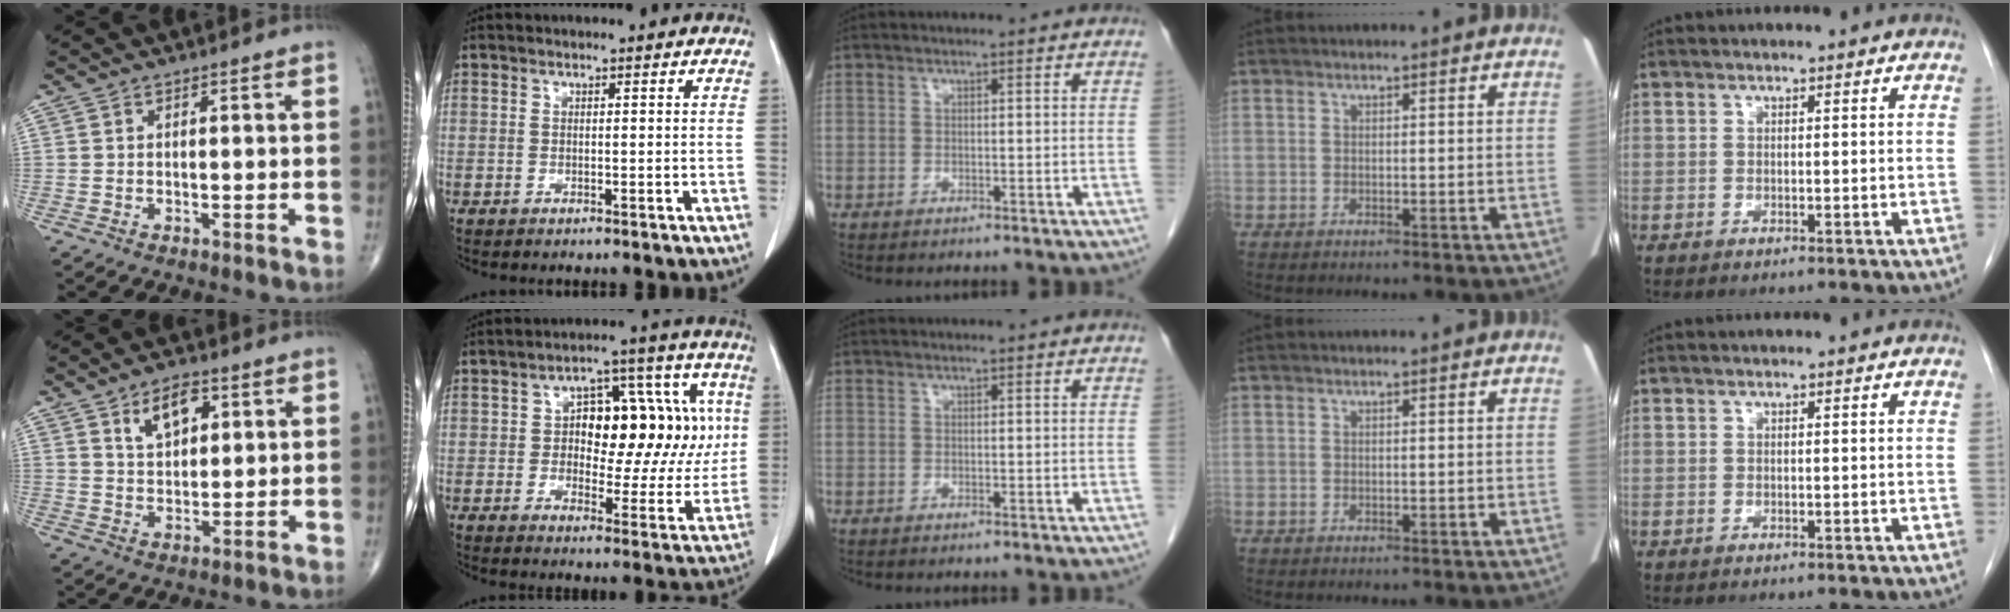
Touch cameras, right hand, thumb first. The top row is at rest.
{"thumb": {"total": 7.1, "force": [3.3, 4.0, 4.9], "torque": [-0.062, -0.016, 0.057]}, "index": {"total": 15.5, "force": [2.3, 7.7, 13.2], "torque": [-0.160, 0.040, 0.040]}}